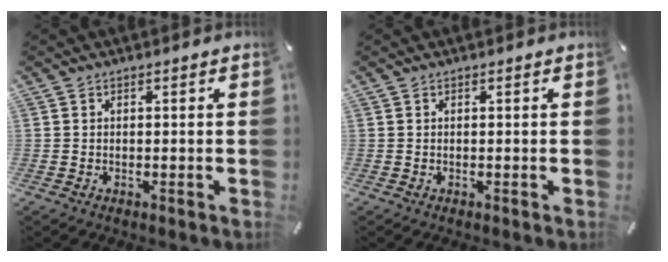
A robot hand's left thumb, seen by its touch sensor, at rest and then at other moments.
{"total": 0.0}